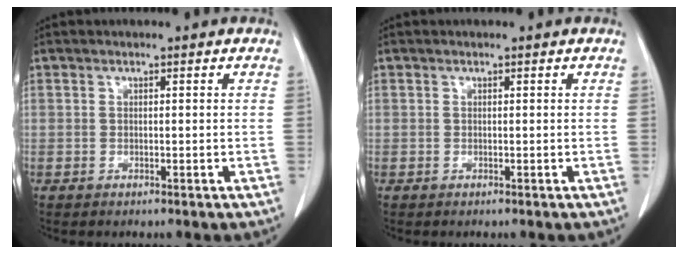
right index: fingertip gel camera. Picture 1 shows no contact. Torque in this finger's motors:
{"motor_torque": [0.11, 0.05, -0.01, 0.01]}